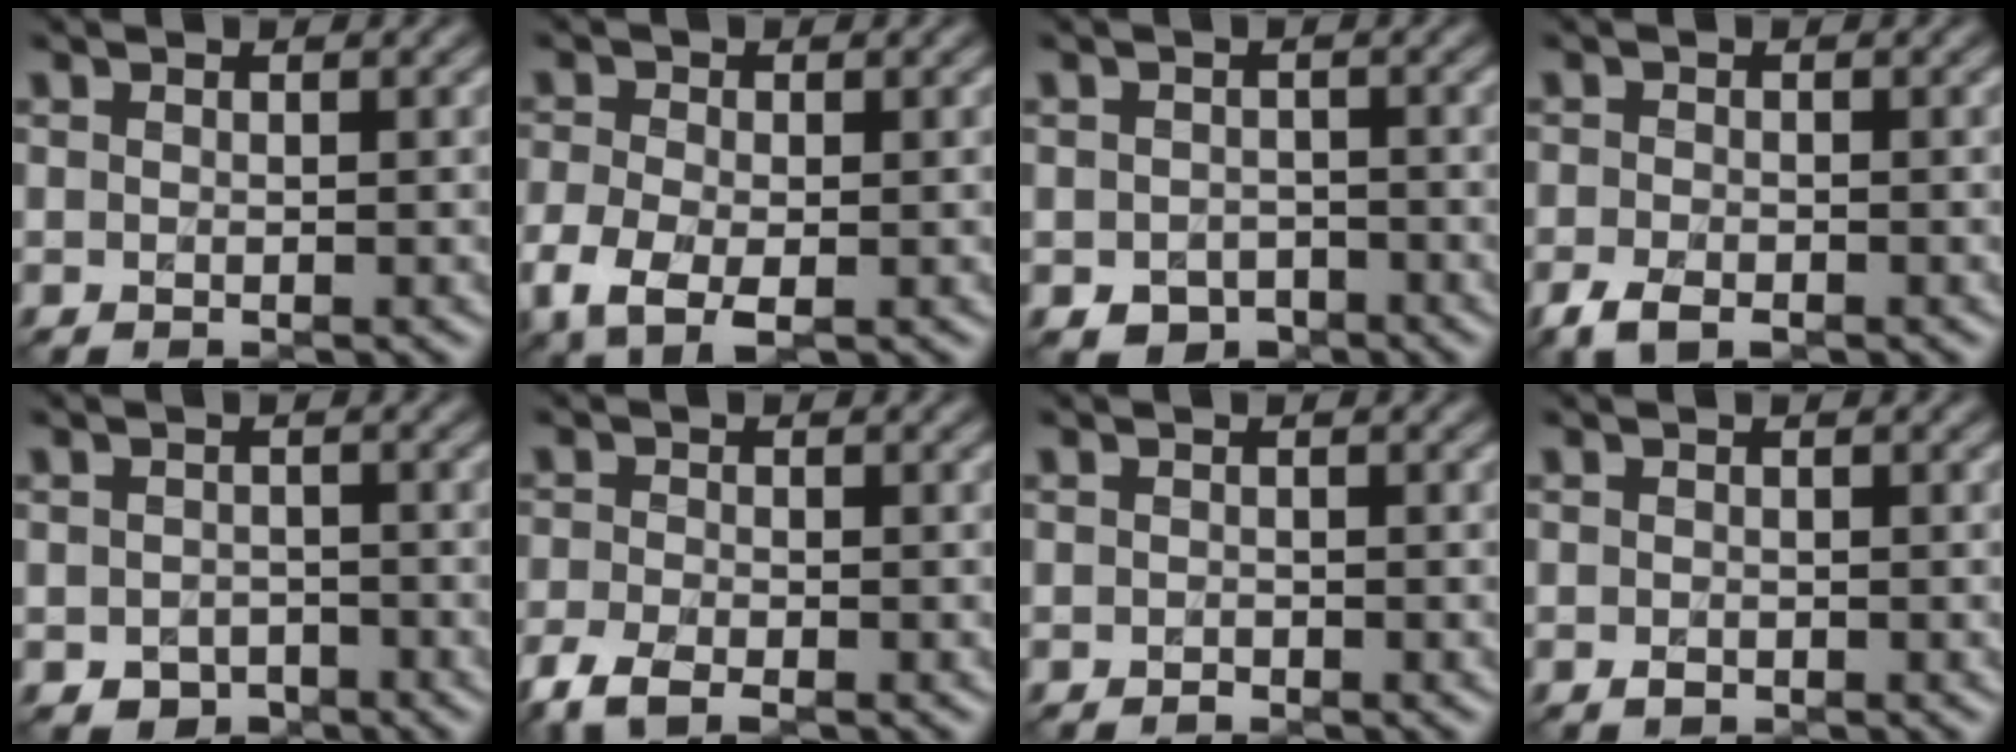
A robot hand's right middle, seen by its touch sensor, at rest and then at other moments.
{"total": 4.4, "force": [-2.3, 2.2, 3.0], "torque": [-0.075, -0.013, -0.043]}
{"total": 3.1, "force": [-1.9, 2.1, 1.3], "torque": [-0.022, -0.013, -0.032]}
{"total": 3.3, "force": [-2.3, 1.5, 1.8], "torque": [-0.039, -0.010, -0.042]}
{"total": 2.5, "force": [-1.6, 1.7, 1.0], "torque": [-0.017, -0.011, -0.024]}
{"total": 4.5, "force": [-3.4, 1.8, 2.4], "torque": [-0.057, -0.018, -0.069]}
{"total": 0.5, "force": [-0.5, 0.1, 0.1], "torque": [-0.004, -0.004, -0.009]}
{"total": 0.8, "force": [-0.5, 0.5, 0.3], "torque": [-0.008, -0.004, -0.008]}